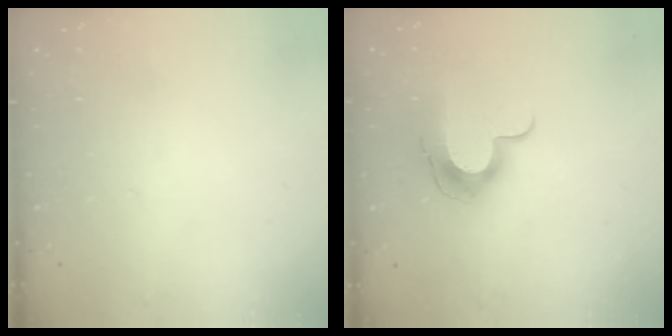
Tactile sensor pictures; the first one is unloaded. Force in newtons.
{"total": 10.3, "press": 10.3, "slide": 0.1}